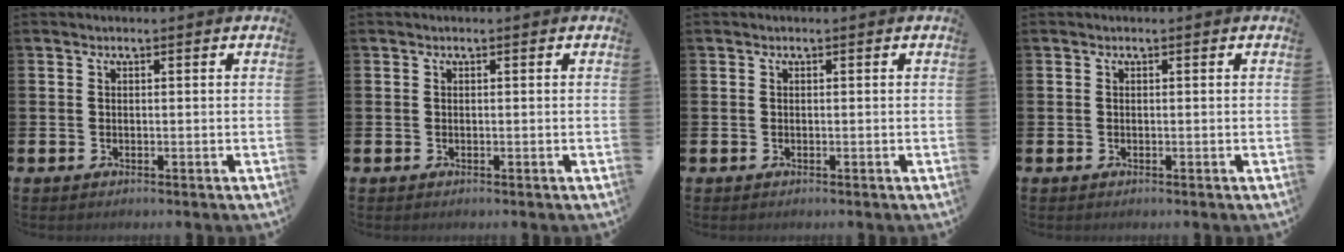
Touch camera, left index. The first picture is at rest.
{"total": 0.0}
{"total": 0.0}
{"total": 0.0}